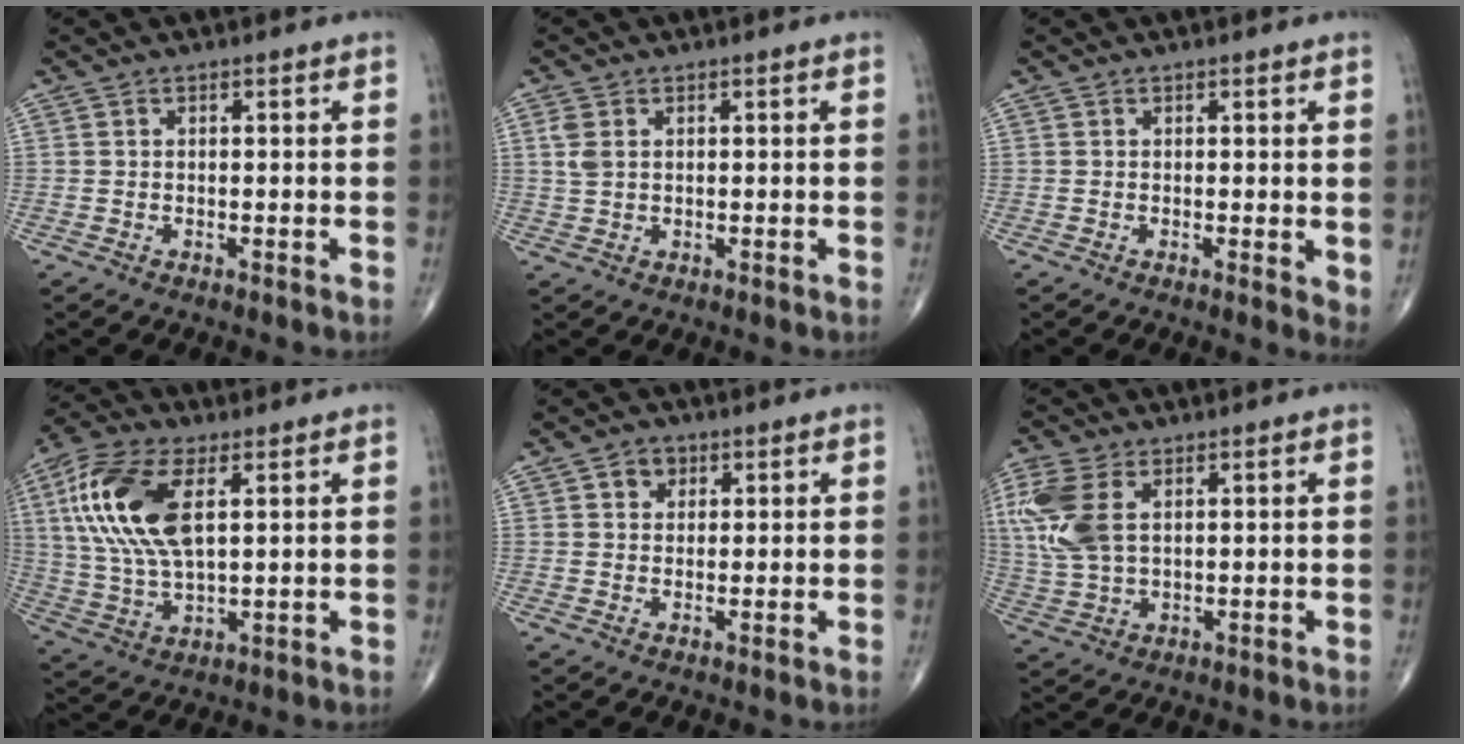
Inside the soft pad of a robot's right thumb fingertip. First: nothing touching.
{"total": 2.9, "force": [0.9, 1.9, 2.0], "torque": [-0.050, 0.005, 0.022]}
{"total": 2.5, "force": [0.4, 0.9, 2.3], "torque": [-0.031, -0.009, 0.002]}
{"total": 17.2, "force": [4.9, 8.2, 14.3], "torque": [-0.305, 0.000, 0.093]}
{"total": 4.4, "force": [1.6, 3.7, 1.7], "torque": [0.000, -0.001, 0.020]}
{"total": 11.7, "force": [3.4, 6.9, 8.8], "torque": [-0.219, 0.003, 0.074]}